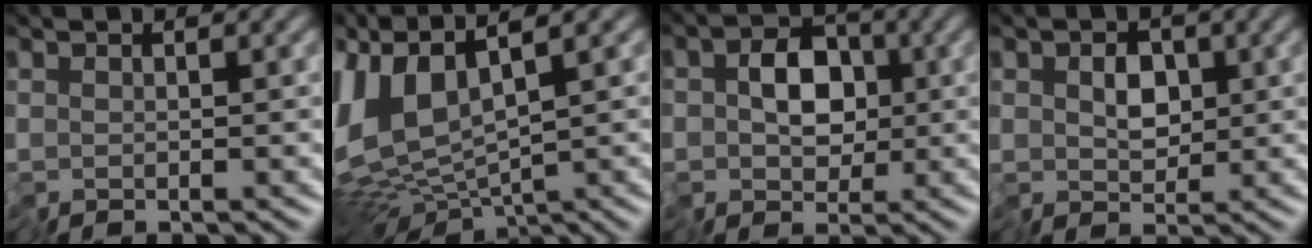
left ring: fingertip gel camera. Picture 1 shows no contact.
{"total": 8.1, "force": [0.8, 4.1, 6.9], "torque": [-0.162, -0.002, 0.020]}
{"total": 4.7, "force": [-0.6, 3.4, 3.2], "torque": [-0.050, 0.003, -0.018]}
{"total": 2.9, "force": [-0.2, 2.0, 2.1], "torque": [-0.036, -0.003, -0.006]}